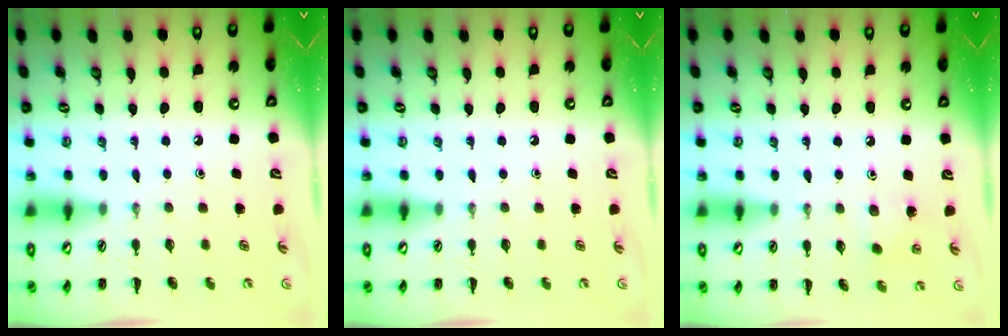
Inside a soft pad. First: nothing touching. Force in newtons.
{"total": 0.0}
{"total": 2.8, "press": 2.7, "slide": 0.8}